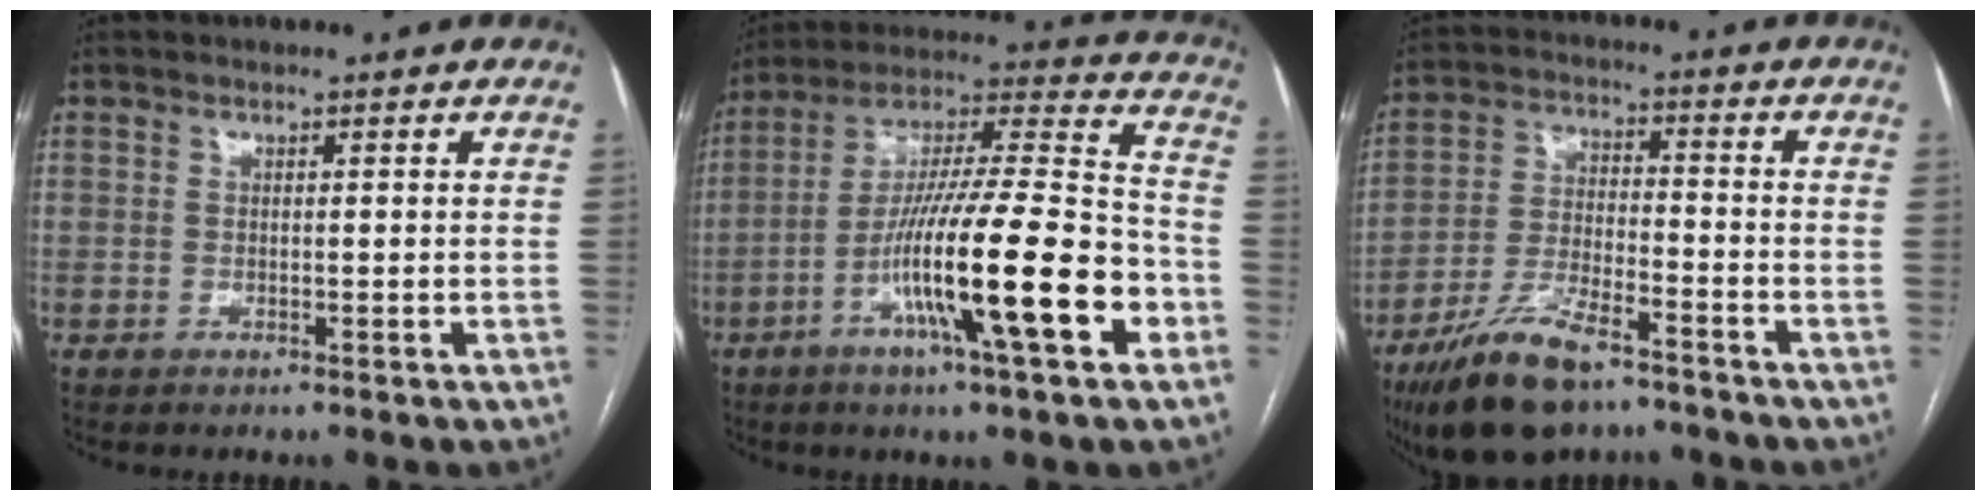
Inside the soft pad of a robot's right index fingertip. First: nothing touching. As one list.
[{"total": 21.5, "force": [-7.7, 1.4, 20.0], "torque": [-0.332, -0.011, -0.132]}, {"total": 12.7, "force": [-8.9, 3.8, 8.2], "torque": [-0.162, -0.017, -0.161]}]